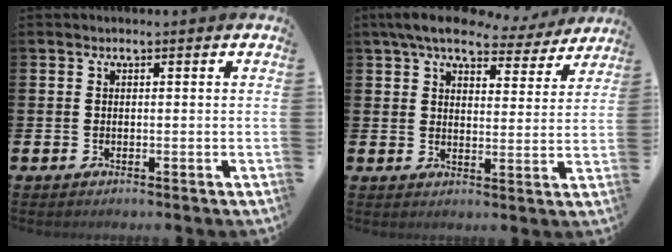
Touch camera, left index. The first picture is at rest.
{"total": 7.4, "force": [6.5, 2.3, 2.9], "torque": [-0.062, -0.034, 0.111]}